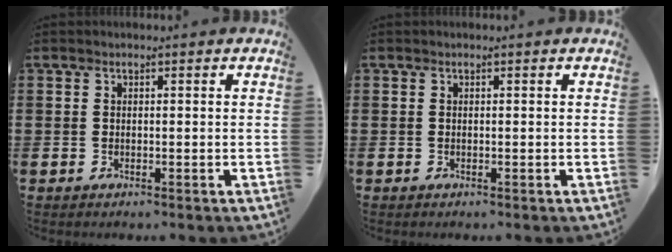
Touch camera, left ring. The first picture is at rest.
{"total": 0.0}